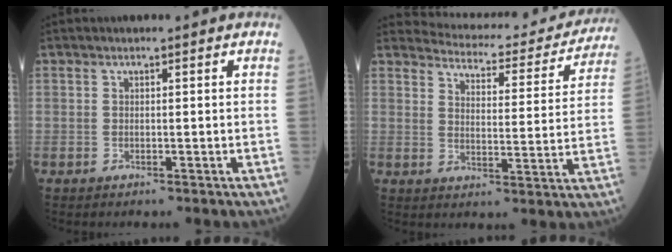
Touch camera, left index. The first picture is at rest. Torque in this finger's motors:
{"motor_torque": [0.87, -1.27, 0.01, -0.03]}